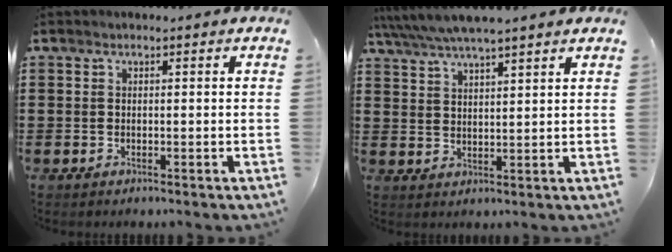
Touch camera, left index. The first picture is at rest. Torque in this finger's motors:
{"motor_torque": [0.57, -1.31, 1.05, 0.21]}